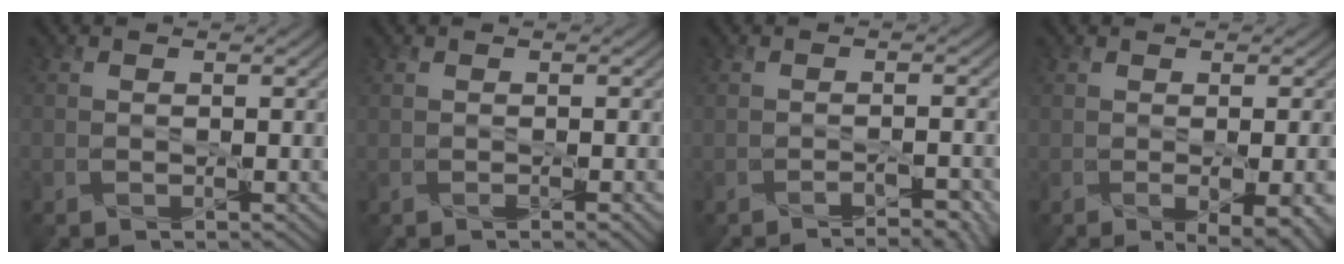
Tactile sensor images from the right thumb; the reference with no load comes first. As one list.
[{"total": 1.0, "force": [-0.4, 0.2, 0.9], "torque": [-0.016, -0.003, -0.005]}, {"total": 3.1, "force": [-2.2, 0.5, 2.1], "torque": [-0.028, 0.004, -0.028]}, {"total": 6.3, "force": [-2.1, 2.2, 5.5], "torque": [-0.077, -0.016, -0.008]}]